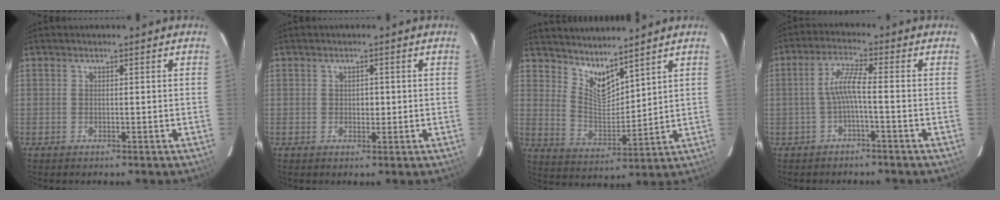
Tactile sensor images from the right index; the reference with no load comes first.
{"total": 1.5, "force": [0.0, 1.3, 0.8], "torque": [-0.011, 0.004, 0.001]}
{"total": 8.1, "force": [6.9, 1.9, 3.8], "torque": [-0.066, -0.013, 0.134]}
{"total": 4.6, "force": [-1.4, 0.0, 4.4], "torque": [-0.098, 0.009, -0.025]}